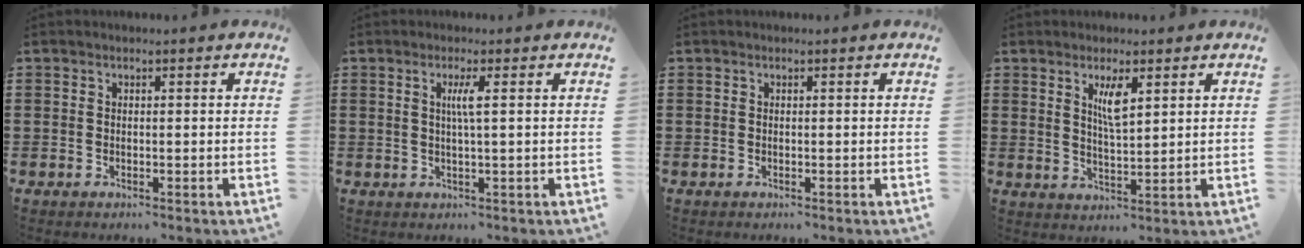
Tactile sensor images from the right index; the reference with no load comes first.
{"total": 2.6, "force": [0.5, -0.2, 2.5], "torque": [-0.051, -0.004, 0.004]}
{"total": 0.0}
{"total": 4.1, "force": [2.0, 1.0, 3.5], "torque": [-0.065, 0.003, 0.030]}